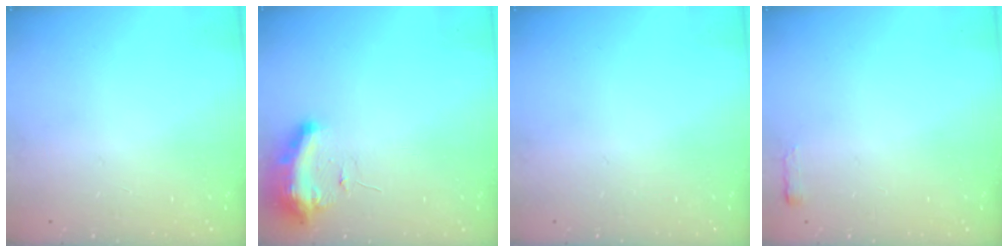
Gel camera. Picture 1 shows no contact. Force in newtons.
{"total": 9.4, "press": 9.3, "slide": 1.3}
{"total": 0.0}
{"total": 2.4, "press": 2.4, "slide": 0.4}